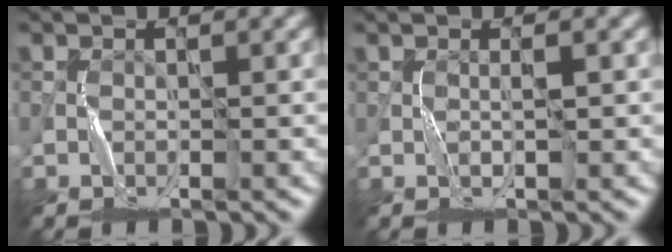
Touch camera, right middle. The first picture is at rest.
{"total": 0.8, "force": [0.1, 0.1, 0.8], "torque": [-0.013, 0.001, 0.001]}